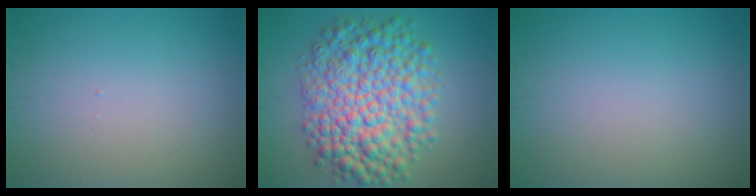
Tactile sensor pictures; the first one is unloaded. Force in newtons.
{"total": 9.3, "press": 9.3, "slide": 0.2}
{"total": 0.0}